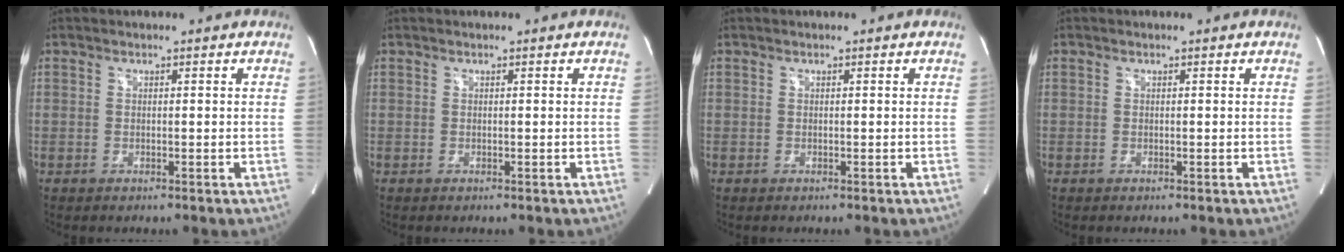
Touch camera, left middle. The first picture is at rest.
{"total": 0.0}
{"total": 0.0}
{"total": 0.0}